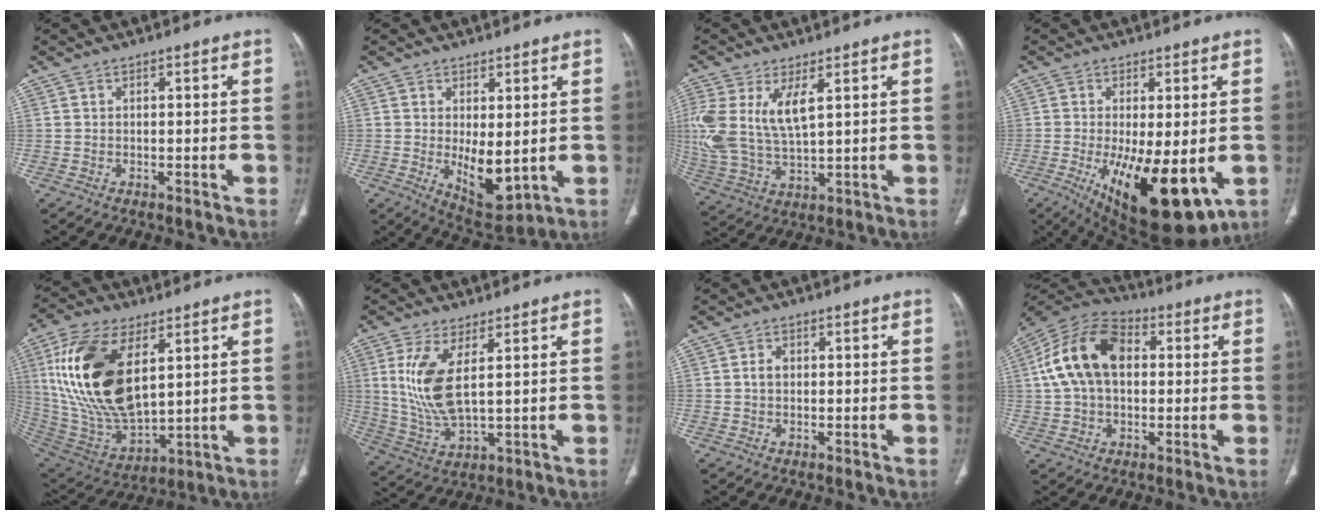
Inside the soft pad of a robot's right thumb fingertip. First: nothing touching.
{"total": 8.4, "force": [-0.4, 3.9, 7.4], "torque": [-0.098, -0.024, 0.014]}
{"total": 13.5, "force": [4.0, 6.0, 11.4], "torque": [-0.270, -0.011, 0.093]}
{"total": 17.5, "force": [-4.7, 6.7, 15.5], "torque": [-0.232, -0.027, -0.051]}
{"total": 23.4, "force": [6.8, 11.9, 18.9], "torque": [-0.371, -0.032, 0.135]}
{"total": 10.6, "force": [2.7, 3.8, 9.6], "torque": [-0.217, -0.021, 0.067]}
{"total": 1.8, "force": [0.1, 1.3, 1.2], "torque": [-0.020, 0.007, 0.001]}
{"total": 15.5, "force": [2.3, 10.1, 11.6], "torque": [-0.211, 0.031, 0.032]}